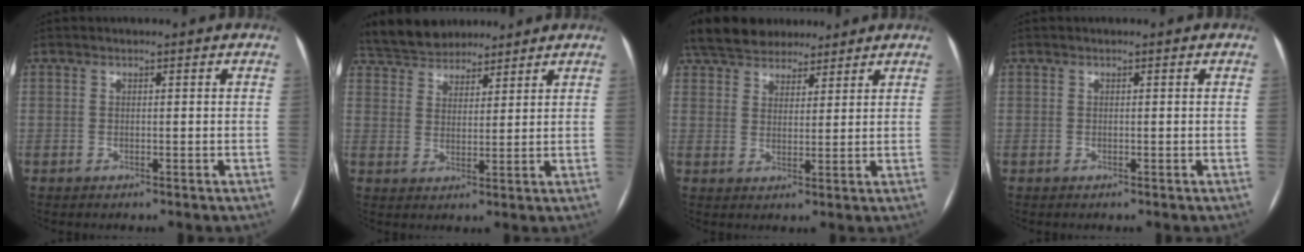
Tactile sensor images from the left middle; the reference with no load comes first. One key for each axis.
{"total": 9.3, "fx": 8.4, "fy": 3.4, "fz": 2.2, "tx": -0.039, "ty": 0.028, "tz": 0.146}
{"total": 14.5, "fx": 12.0, "fy": 6.1, "fz": 5.2, "tx": -0.107, "ty": 0.043, "tz": 0.195}
{"total": 0.0}